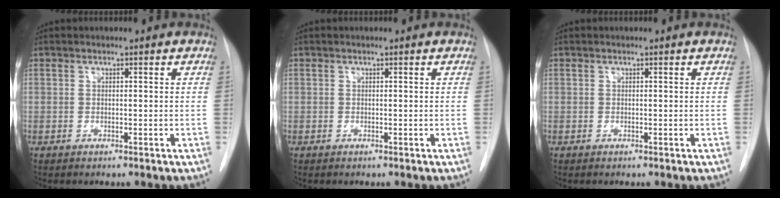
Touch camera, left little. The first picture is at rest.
{"total": 0.0}
{"total": 0.0}